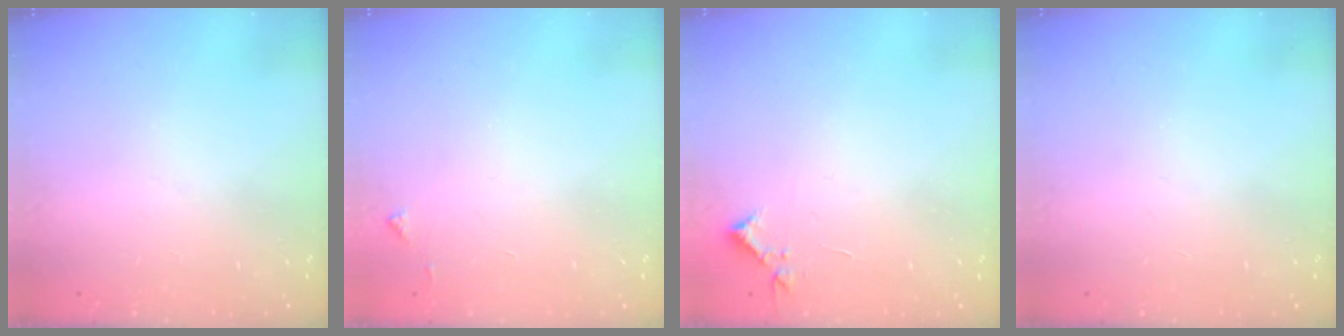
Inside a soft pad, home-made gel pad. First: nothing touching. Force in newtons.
{"total": 3.6, "press": 3.6, "slide": 0.5}
{"total": 3.6, "press": 3.6, "slide": 0.5}
{"total": 0.0}